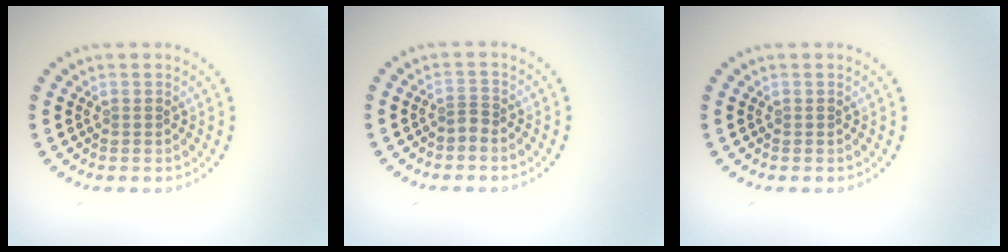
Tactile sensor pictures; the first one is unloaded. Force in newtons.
{"total": 0.8, "press": 0.5, "slide": 0.7}
{"total": 0.0}